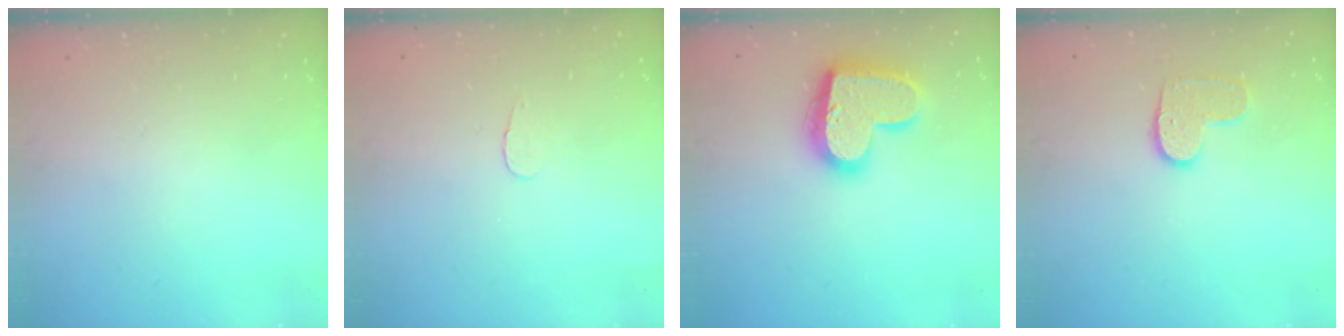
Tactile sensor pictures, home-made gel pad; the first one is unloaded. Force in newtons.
{"total": 3.4, "press": 3.4, "slide": 0.4}
{"total": 20.0, "press": 20.0, "slide": 1.2}
{"total": 8.3, "press": 8.3, "slide": 0.3}